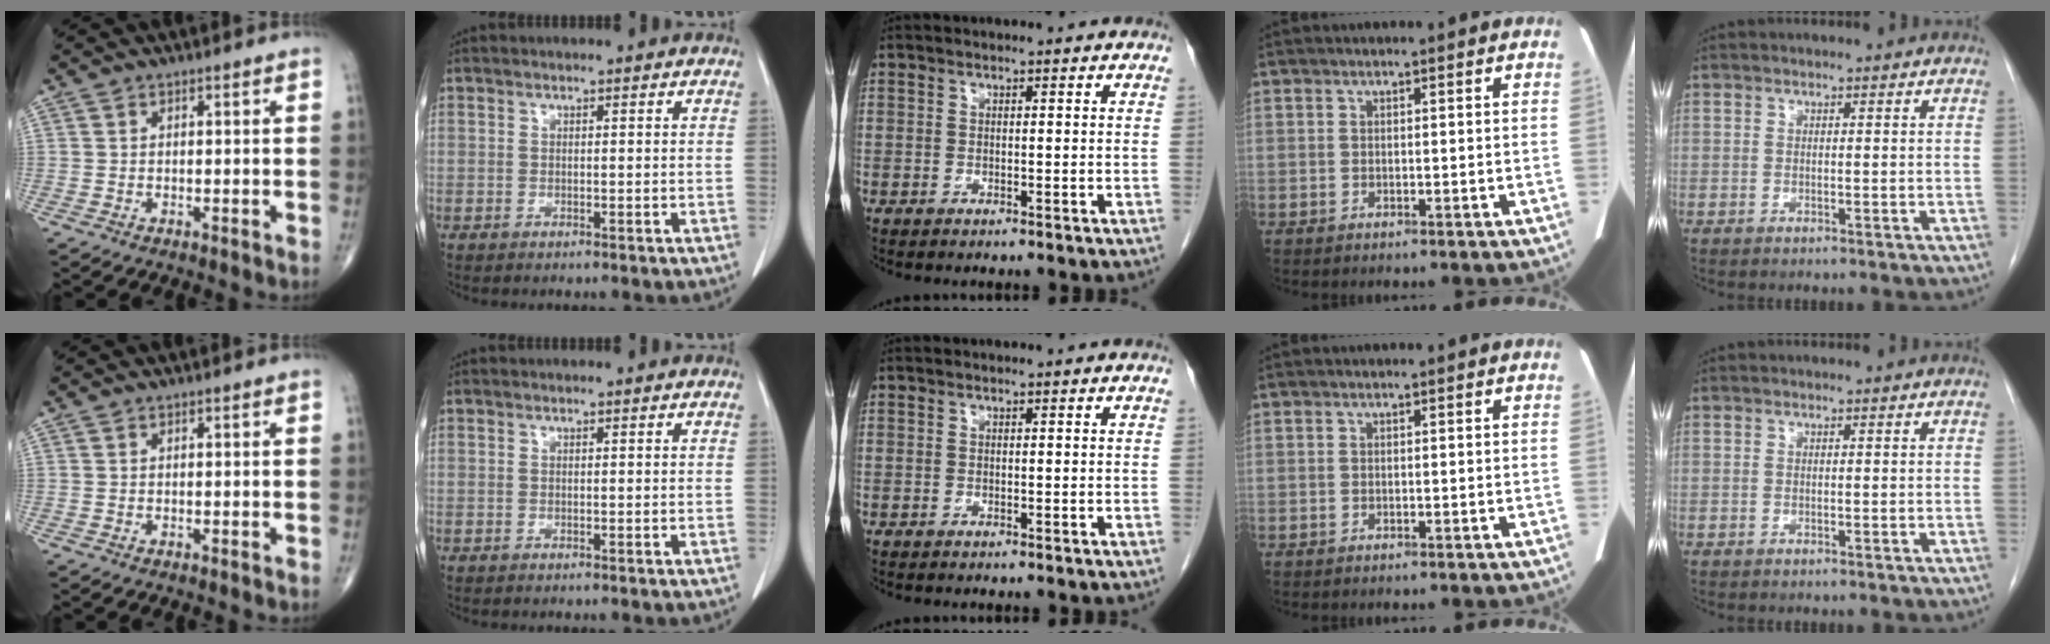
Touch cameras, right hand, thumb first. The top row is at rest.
{}